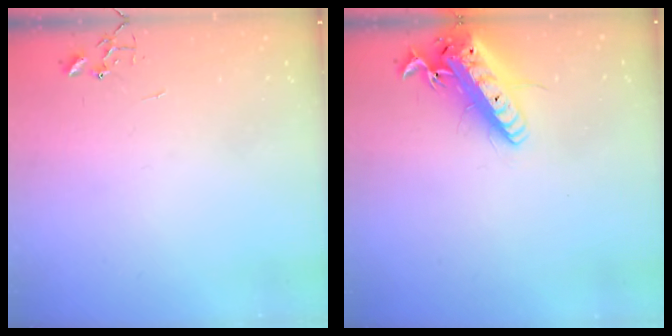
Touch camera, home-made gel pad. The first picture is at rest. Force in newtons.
{"total": 16.9, "press": 16.6, "slide": 3.2}